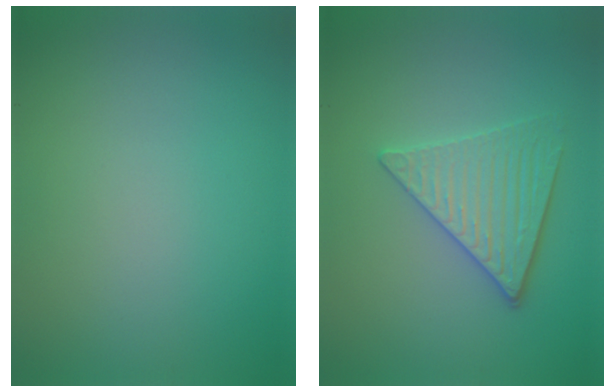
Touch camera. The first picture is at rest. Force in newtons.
{"total": 4.1, "press": 3.5, "slide": 2.1}